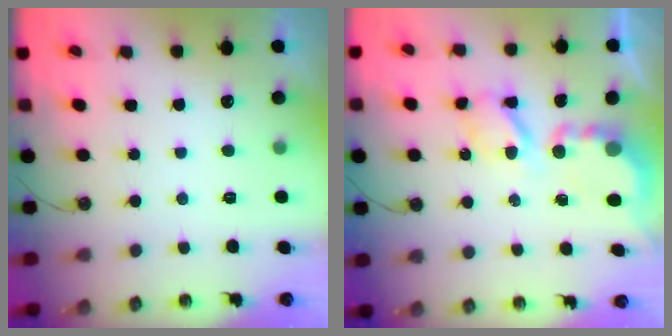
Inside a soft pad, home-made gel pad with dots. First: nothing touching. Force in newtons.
{"total": 6.8, "press": 6.8, "slide": 0.5}